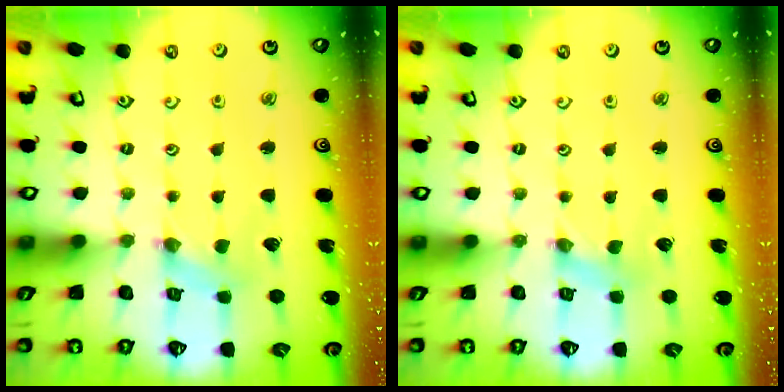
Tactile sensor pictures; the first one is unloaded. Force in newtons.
{"total": 0.0}